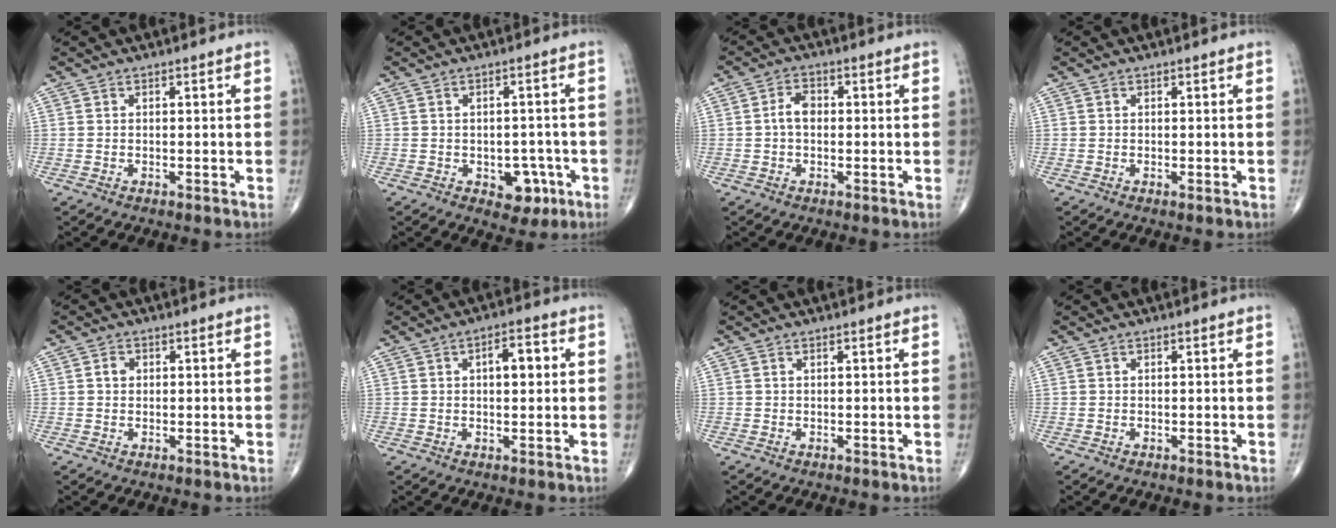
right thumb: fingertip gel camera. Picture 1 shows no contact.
{"total": 5.9, "force": [-2.3, 4.0, 3.7], "torque": [-0.016, 0.014, -0.022]}
{"total": 3.5, "force": [-0.1, 2.3, 2.6], "torque": [-0.043, 0.013, -0.008]}
{"total": 0.0}
{"total": 1.7, "force": [0.3, 1.4, 0.8], "torque": [-0.009, 0.003, 0.003]}
{"total": 5.1, "force": [1.1, 2.3, 4.5], "torque": [-0.057, 0.007, 0.015]}
{"total": 0.0}
{"total": 0.0}